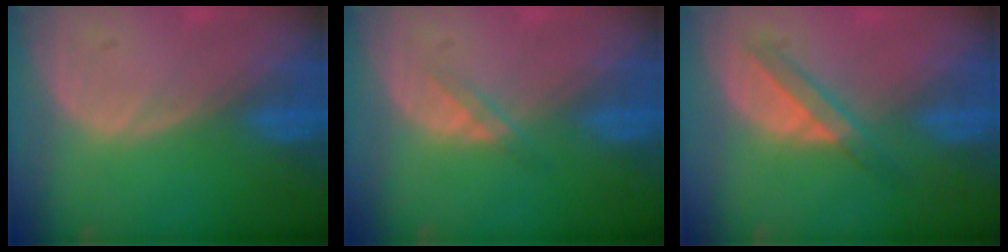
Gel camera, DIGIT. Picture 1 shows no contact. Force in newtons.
{"total": 1.5, "press": 1.5, "slide": 0.1}
{"total": 3.9, "press": 3.7, "slide": 1.1}